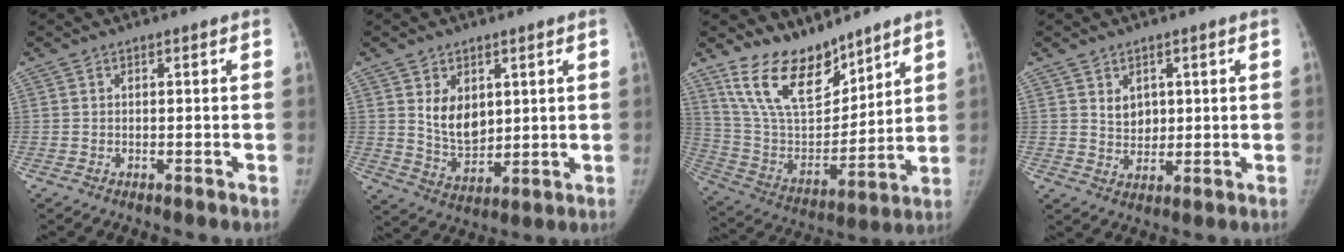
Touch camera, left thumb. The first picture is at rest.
{"total": 8.4, "force": [2.6, 5.8, 5.5], "torque": [-0.065, -0.027, 0.061]}
{"total": 17.2, "force": [12.9, 7.7, 8.3], "torque": [-0.108, -0.074, 0.253]}
{"total": 4.2, "force": [1.5, 3.3, 2.1], "torque": [-0.014, -0.013, 0.032]}